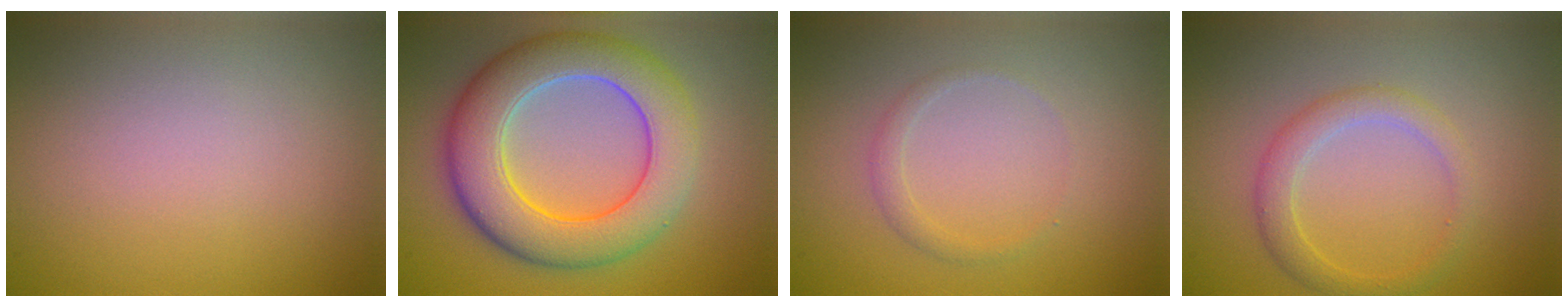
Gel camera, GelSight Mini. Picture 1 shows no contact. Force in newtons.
{"total": 8.8, "press": 8.8, "slide": 0.2}
{"total": 1.1, "press": 1.1, "slide": 0.0}
{"total": 2.5, "press": 2.5, "slide": 0.2}